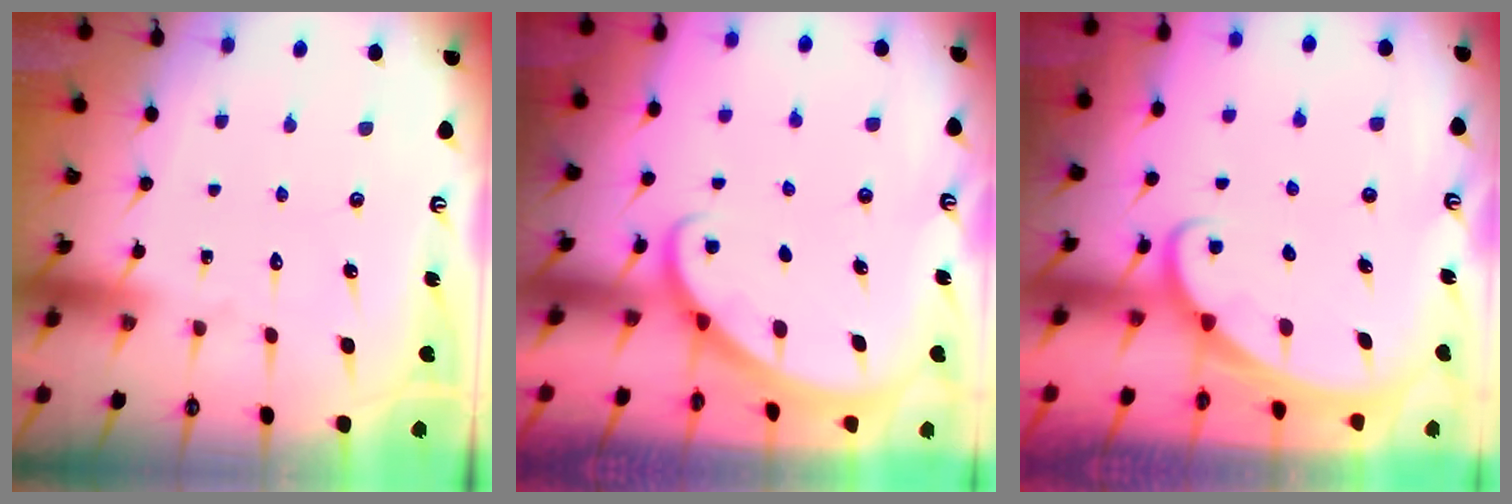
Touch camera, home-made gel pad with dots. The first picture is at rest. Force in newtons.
{"total": 1.9, "press": 1.9, "slide": 0.1}
{"total": 1.7, "press": 1.7, "slide": 0.1}